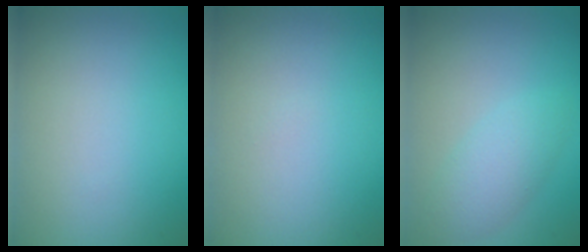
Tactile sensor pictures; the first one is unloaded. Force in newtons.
{"total": 0.0}
{"total": 2.9, "press": 2.9, "slide": 0.0}